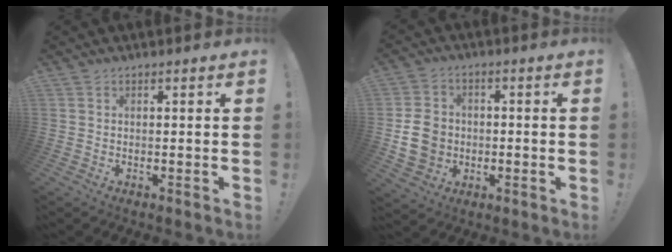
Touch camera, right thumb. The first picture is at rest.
{"total": 10.2, "force": [-1.6, 9.0, 4.5], "torque": [-0.078, 0.023, -0.024]}